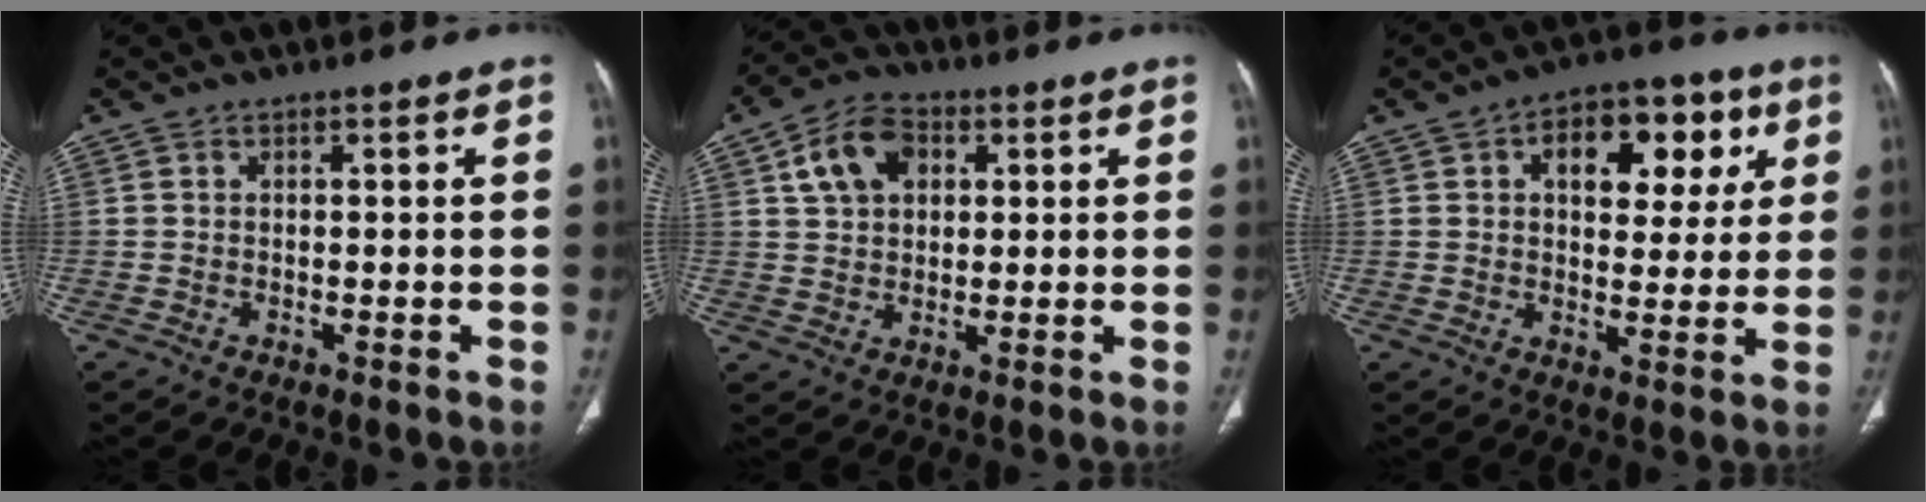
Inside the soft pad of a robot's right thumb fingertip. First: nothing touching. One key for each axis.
{"total": 9.2, "fx": 3.2, "fy": 6.3, "fz": 5.8, "tx": -0.090, "ty": 0.004, "tz": 0.051}
{"total": 14.6, "fx": 5.3, "fy": 8.6, "fz": 10.6, "tx": -0.096, "ty": 0.003, "tz": 0.074}